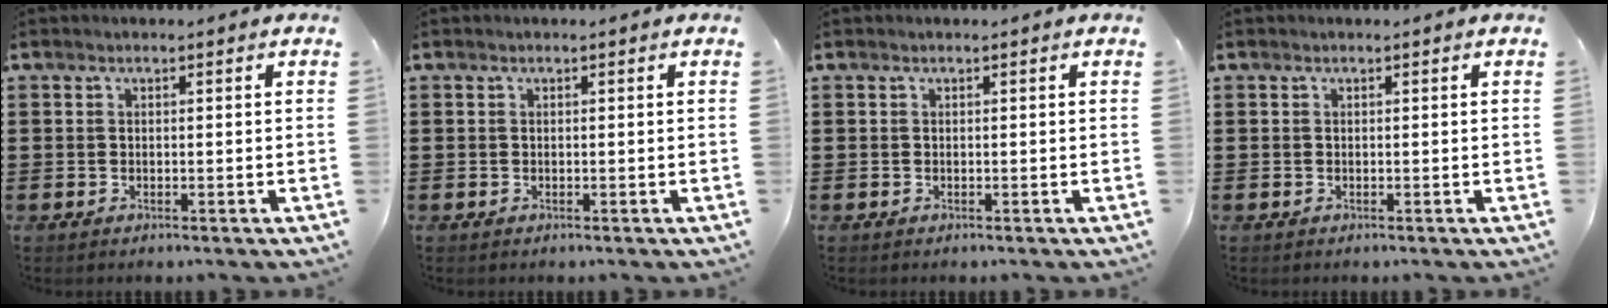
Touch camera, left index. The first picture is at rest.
{"total": 0.0}
{"total": 0.0}
{"total": 0.0}